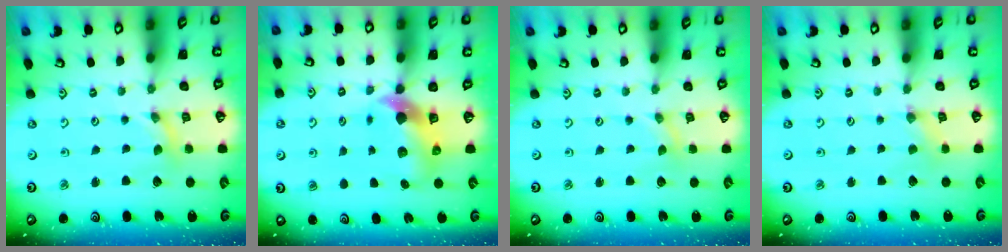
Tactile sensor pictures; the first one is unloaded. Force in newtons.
{"total": 7.3, "press": 7.1, "slide": 1.3}
{"total": 0.0}
{"total": 1.8, "press": 1.8, "slide": 0.4}